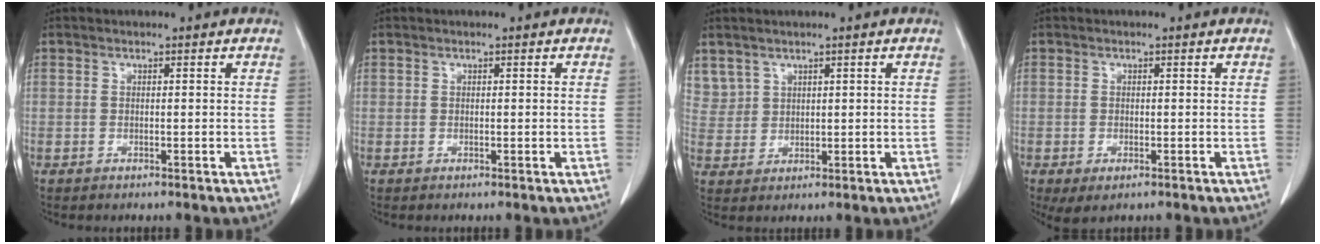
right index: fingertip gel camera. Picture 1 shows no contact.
{"total": 0.5, "force": [0.0, 0.2, 0.5], "torque": [-0.009, -0.002, 0.004]}
{"total": 4.1, "force": [2.9, 2.9, 0.3], "torque": [-0.001, 0.006, 0.067]}
{"total": 2.8, "force": [-1.2, 1.2, 2.1], "torque": [-0.041, -0.005, -0.011]}